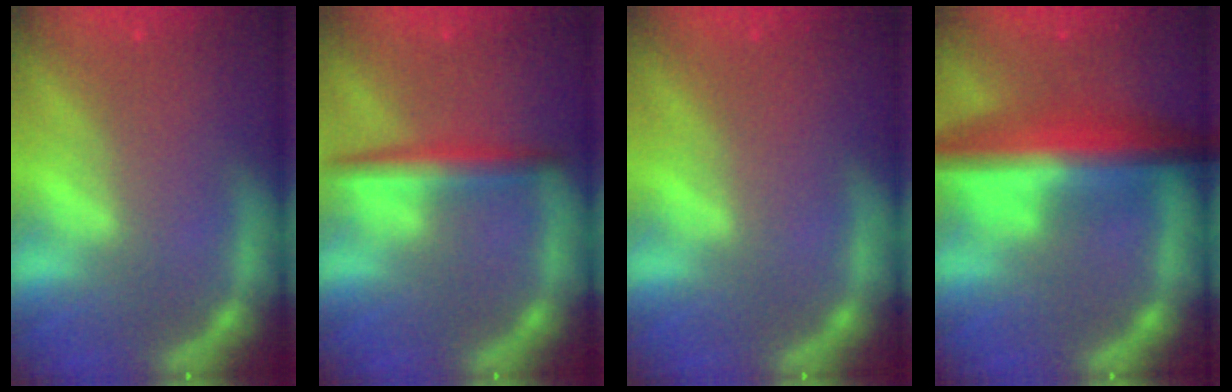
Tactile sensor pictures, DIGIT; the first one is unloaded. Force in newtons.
{"total": 3.5}
{"total": 0.0}
{"total": 9.0}